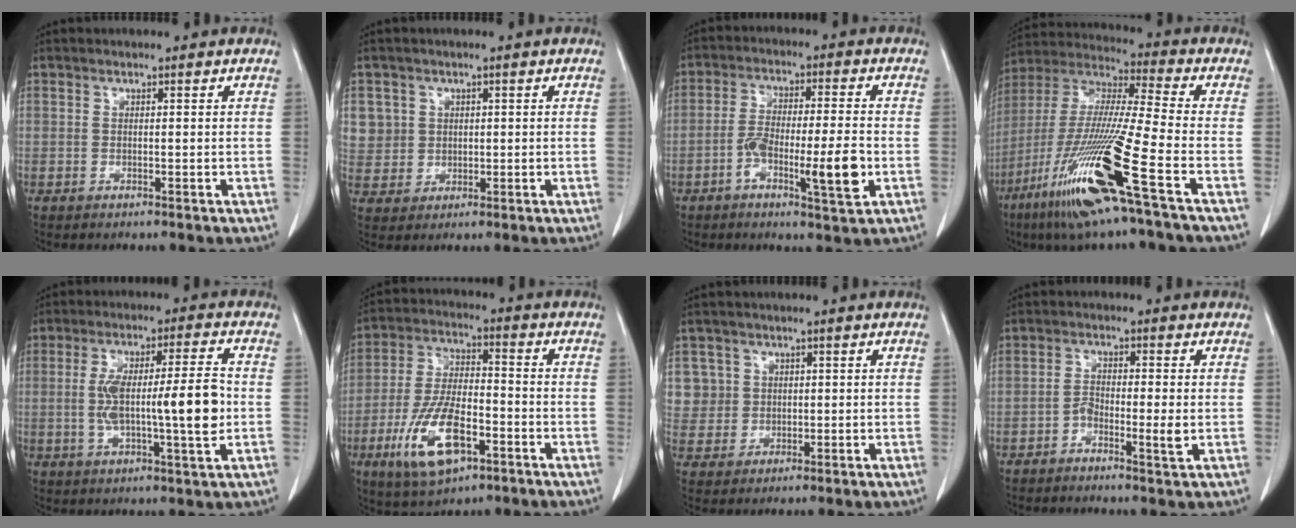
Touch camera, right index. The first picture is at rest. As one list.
[{"total": 5.9, "force": [2.0, 5.5, 0.3], "torque": [-0.002, 0.009, 0.049]}, {"total": 9.8, "force": [-3.1, 1.3, 9.2], "torque": [-0.162, 0.004, -0.052]}, {"total": 19.4, "force": [-9.2, -0.7, 17.0], "torque": [-0.378, -0.049, -0.183]}, {"total": 12.5, "force": [-0.8, 1.6, 12.4], "torque": [-0.218, 0.012, -0.009]}, {"total": 13.0, "force": [-5.5, 4.8, 10.8], "torque": [-0.226, -0.005, -0.095]}, {"total": 6.1, "force": [1.9, 5.8, 0.0], "torque": [0.008, 0.013, 0.046]}, {"total": 3.8, "force": [-1.2, 0.9, 3.5], "torque": [-0.062, 0.001, -0.022]}]